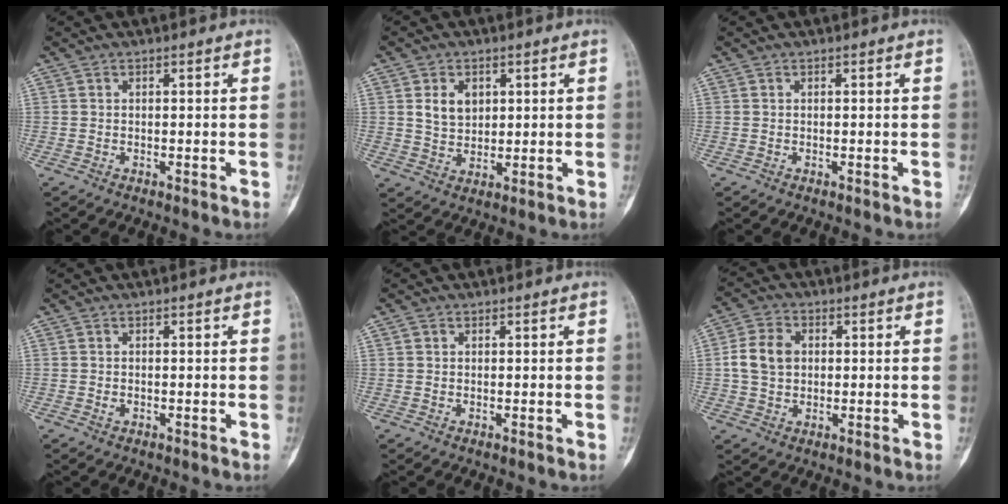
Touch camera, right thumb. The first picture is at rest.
{"total": 5.6, "force": [1.8, 4.1, 3.3], "torque": [-0.036, -0.012, 0.037]}
{"total": 0.0}
{"total": 0.7, "force": [-0.2, 0.5, 0.4], "torque": [-0.010, 0.003, -0.002]}
{"total": 2.2, "force": [0.7, 1.9, 0.9], "torque": [-0.008, 0.002, 0.011]}
{"total": 7.4, "force": [0.7, 5.7, 4.6], "torque": [-0.076, 0.011, 0.010]}